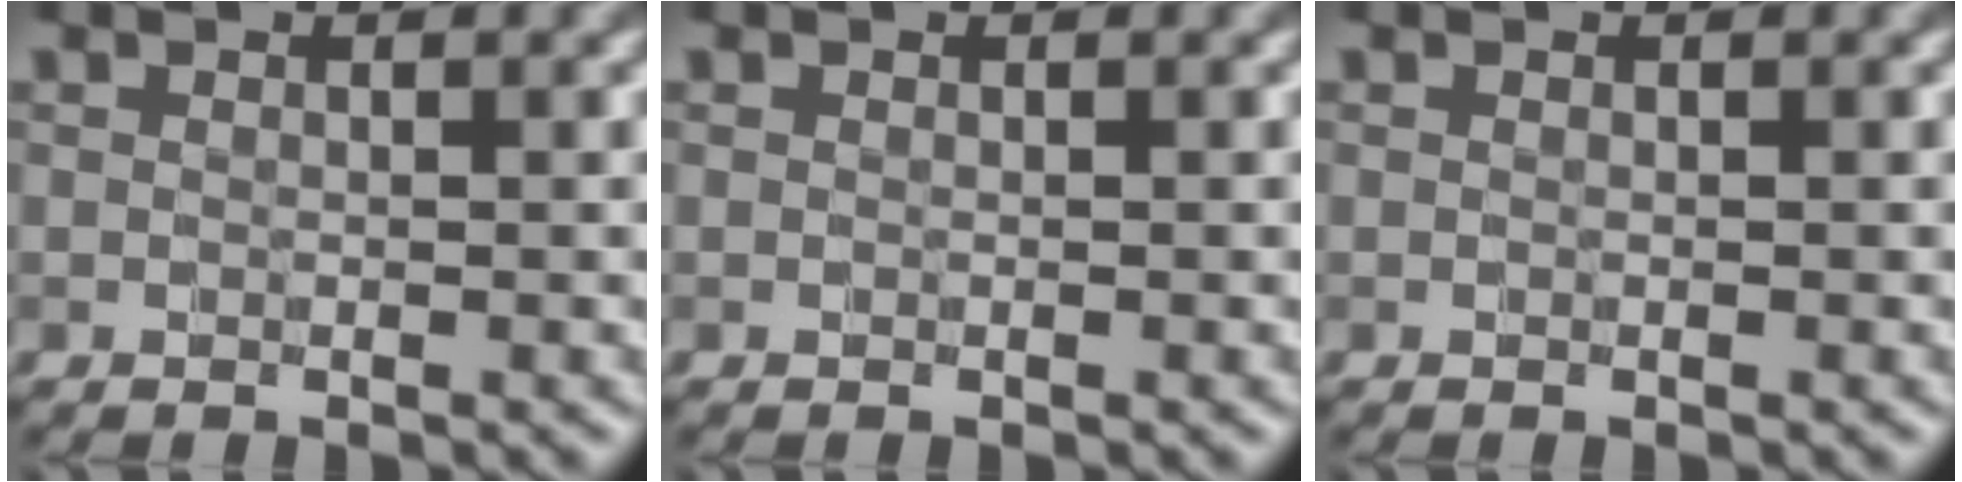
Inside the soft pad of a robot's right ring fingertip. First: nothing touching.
{"total": 0.0}
{"total": 0.0}